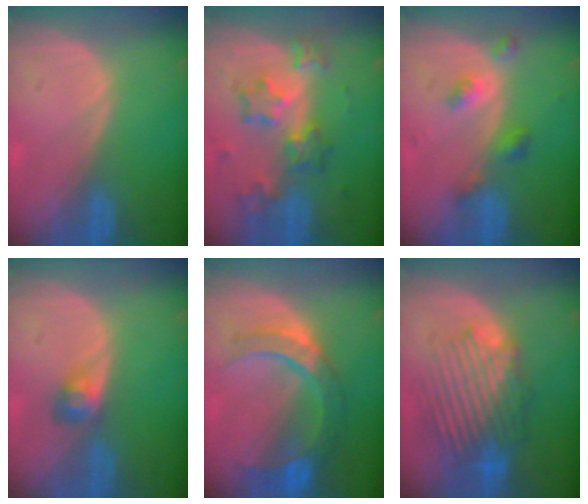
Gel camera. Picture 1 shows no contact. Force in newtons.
{"total": 8.3, "press": 7.3, "slide": 4.1}
{"total": 4.4, "press": 4.0, "slide": 2.0}
{"total": 3.0, "press": 2.6, "slide": 1.4}
{"total": 8.2, "press": 7.9, "slide": 2.1}
{"total": 9.8, "press": 9.1, "slide": 3.5}